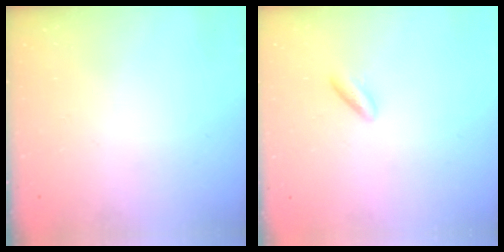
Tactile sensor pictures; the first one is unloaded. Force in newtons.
{"total": 3.7, "press": 3.5, "slide": 1.3}